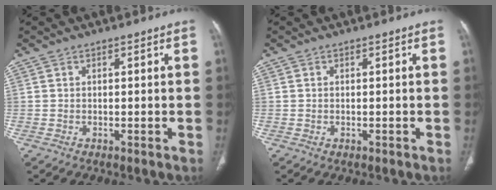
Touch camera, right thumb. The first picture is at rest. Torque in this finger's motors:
{"motor_torque": [0.02, -0.28, 0.14, -0.44, 0.00]}